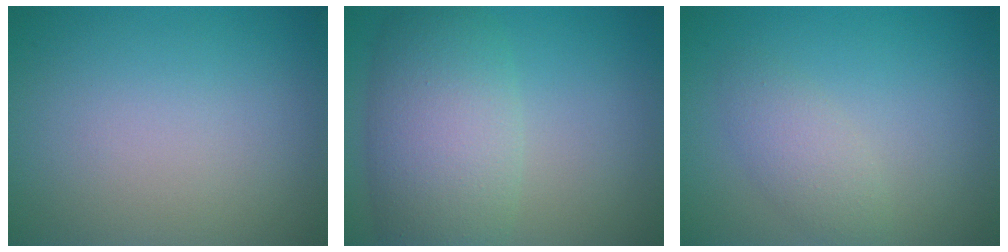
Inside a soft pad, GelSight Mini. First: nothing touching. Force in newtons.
{"total": 7.4, "press": 7.4, "slide": 0.4}
{"total": 2.1, "press": 2.1, "slide": 0.0}